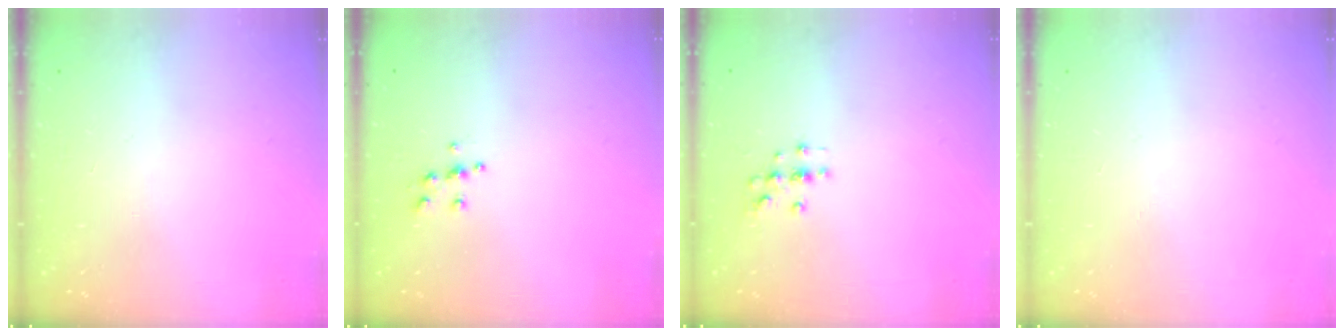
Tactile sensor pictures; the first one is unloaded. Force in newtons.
{"total": 5.5, "press": 5.5, "slide": 0.5}
{"total": 2.0, "press": 2.0, "slide": 0.2}
{"total": 0.0}